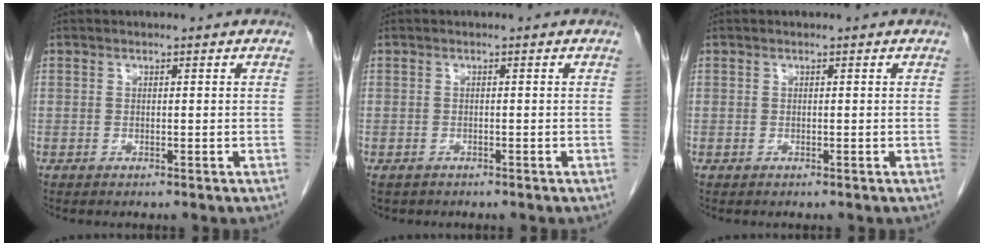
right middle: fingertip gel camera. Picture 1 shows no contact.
{"total": 1.6, "force": [-1.2, 1.1, 0.2], "torque": [-0.009, 0.001, -0.017]}
{"total": 0.0}